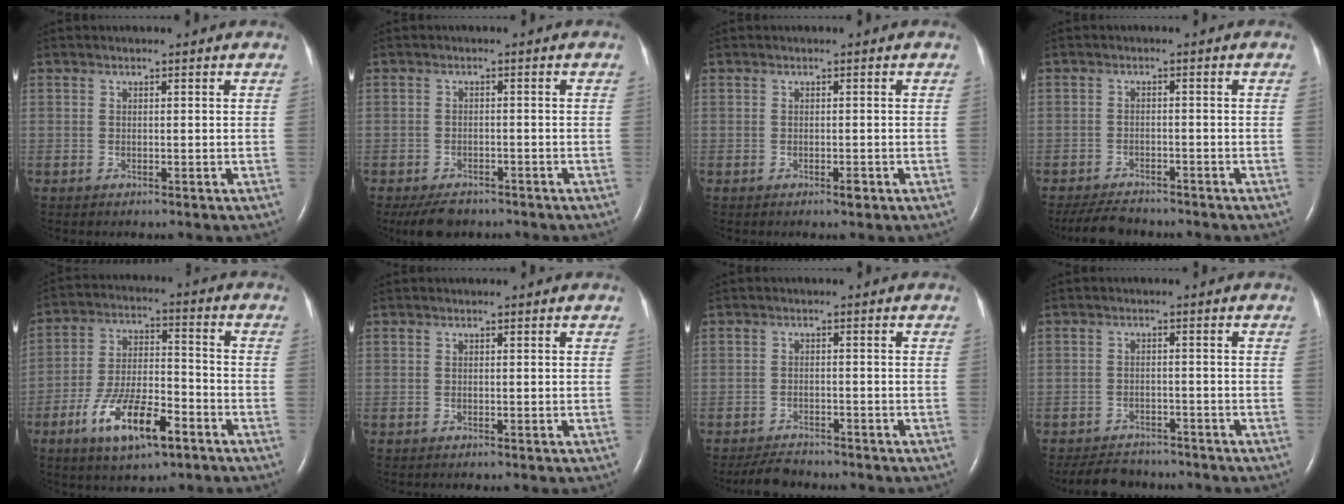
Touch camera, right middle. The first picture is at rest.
{"total": 5.2, "force": [-4.1, 2.4, 2.0], "torque": [-0.036, -0.005, -0.063]}
{"total": 0.9, "force": [-0.5, 0.2, 0.7], "torque": [-0.013, -0.001, -0.006]}
{"total": 5.9, "force": [-5.4, 1.5, 1.8], "torque": [-0.032, -0.015, -0.086]}
{"total": 12.5, "force": [-6.6, 4.0, 9.8], "torque": [-0.191, 0.003, -0.111]}
{"total": 0.0}
{"total": 3.9, "force": [-3.6, 1.1, 0.9], "torque": [-0.022, -0.011, -0.061]}
{"total": 6.6, "force": [-6.0, 2.4, 1.4], "torque": [-0.025, -0.007, -0.088]}